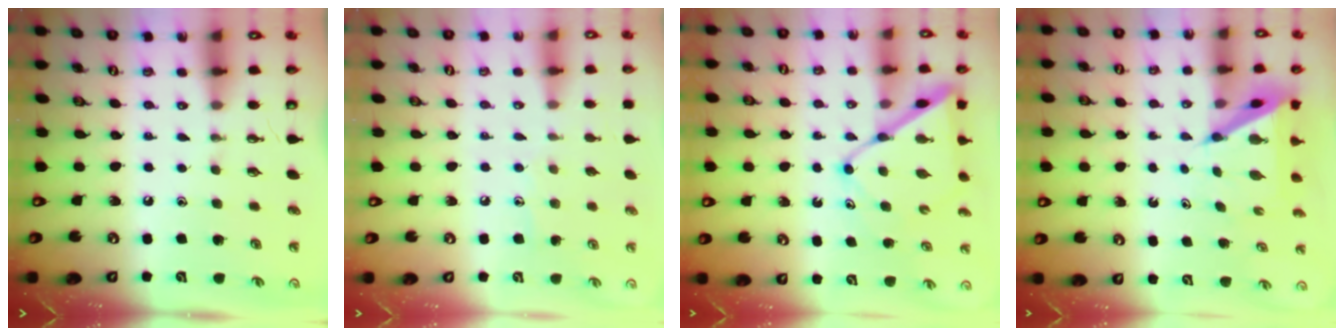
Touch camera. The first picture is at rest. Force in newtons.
{"total": 5.6, "press": 5.6, "slide": 0.0}
{"total": 12.6, "press": 12.5, "slide": 1.0}
{"total": 6.8, "press": 6.7, "slide": 0.5}